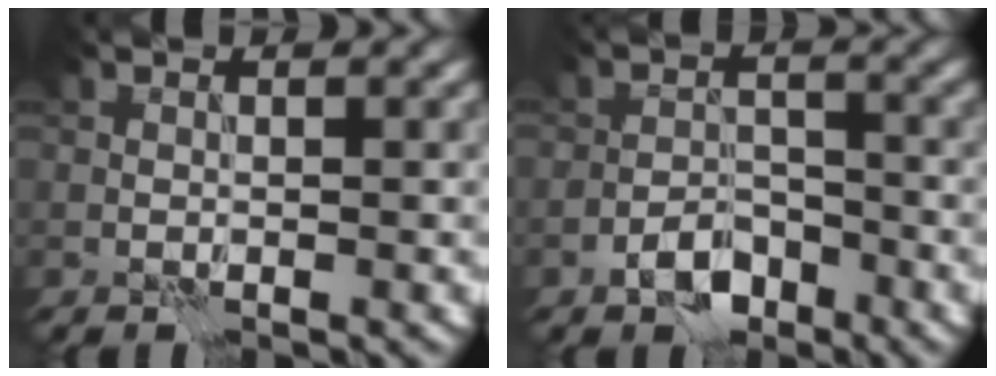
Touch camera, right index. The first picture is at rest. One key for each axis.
{"total": 3.5, "fx": -2.4, "fy": 1.9, "fz": 1.8, "tx": -0.027, "ty": 0.006, "tz": -0.047}